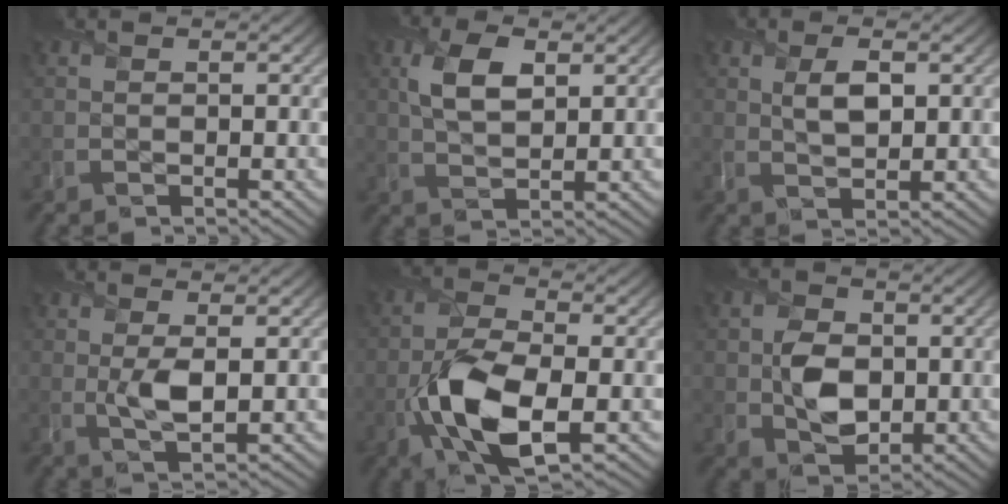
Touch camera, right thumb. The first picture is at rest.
{"total": 5.6, "force": [2.0, 2.9, 4.4], "torque": [-0.102, 0.004, 0.037]}
{"total": 3.0, "force": [1.4, 1.2, 2.4], "torque": [-0.046, 0.001, 0.028]}
{"total": 2.6, "force": [0.6, 0.6, 2.4], "torque": [-0.046, -0.004, 0.015]}
{"total": 9.4, "force": [-3.0, 4.3, 7.8], "torque": [-0.163, -0.010, -0.065]}
{"total": 5.5, "force": [-0.1, 4.2, 3.6], "torque": [-0.071, -0.010, -0.002]}